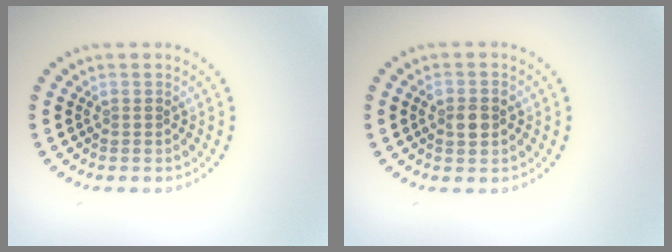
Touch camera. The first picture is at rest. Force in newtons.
{"total": 2.6, "press": 2.6, "slide": 0.3}